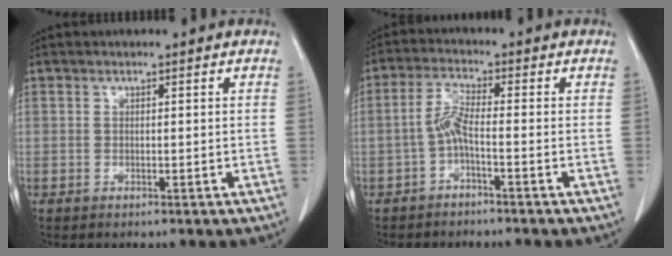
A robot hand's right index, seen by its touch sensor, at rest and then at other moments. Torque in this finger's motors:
{"motor_torque": [0.64, -0.36, 0.36, 0.11]}